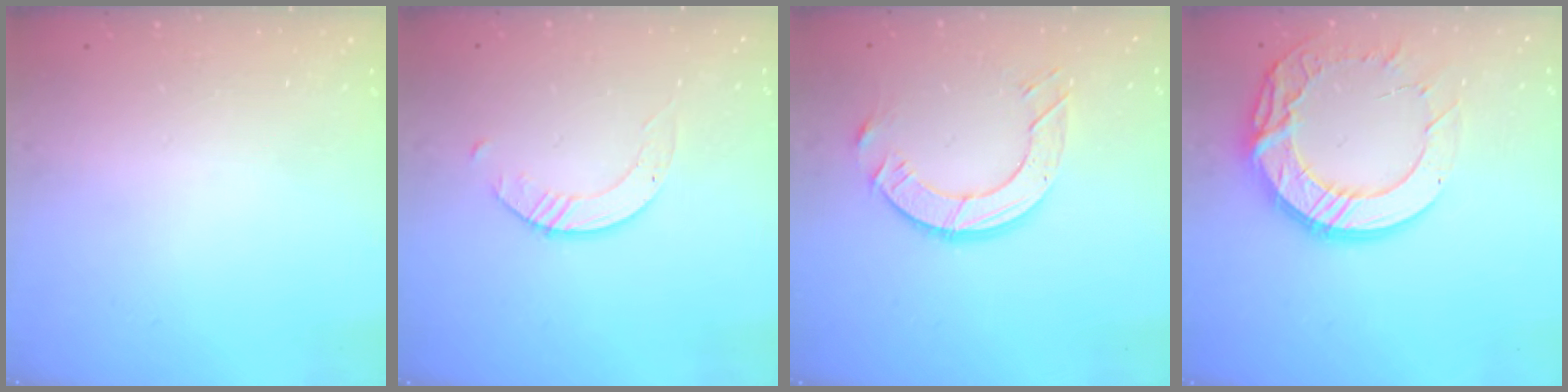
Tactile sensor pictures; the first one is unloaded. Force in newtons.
{"total": 1.7, "press": 1.7, "slide": 0.2}
{"total": 9.5, "press": 9.5, "slide": 1.0}
{"total": 17.6, "press": 17.5, "slide": 1.5}